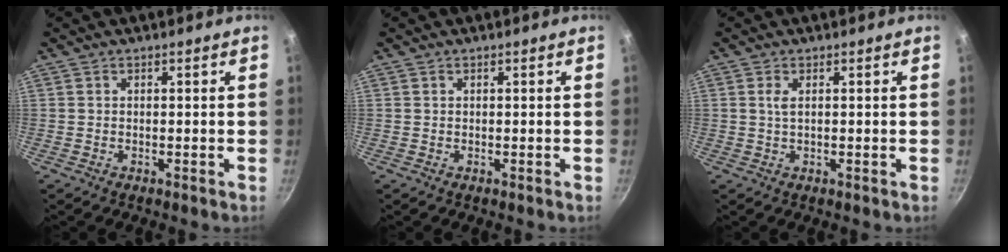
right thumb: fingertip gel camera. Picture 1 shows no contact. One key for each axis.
{"total": 0.0}
{"total": 1.6, "fx": 0.3, "fy": 0.4, "fz": 1.5, "tx": -0.035, "ty": 0.000, "tz": 0.004}